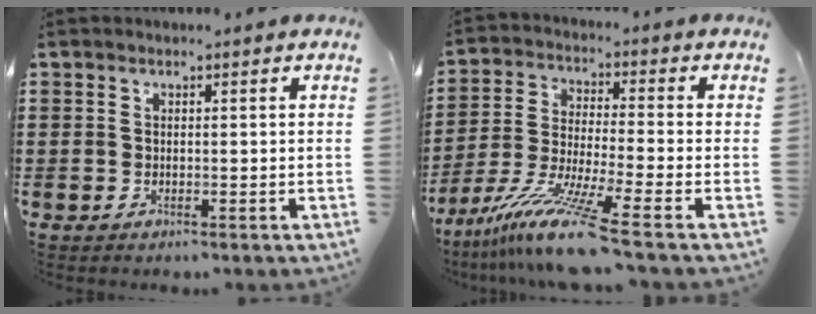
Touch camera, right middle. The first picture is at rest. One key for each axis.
{"total": 11.5, "fx": -9.0, "fy": -0.4, "fz": 7.2, "tx": -0.146, "ty": -0.006, "tz": -0.176}